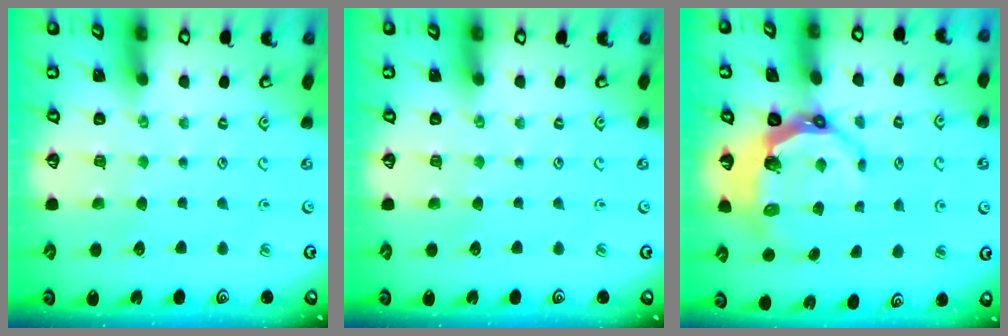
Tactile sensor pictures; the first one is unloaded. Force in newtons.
{"total": 0.0}
{"total": 6.4, "press": 5.0, "slide": 4.0}